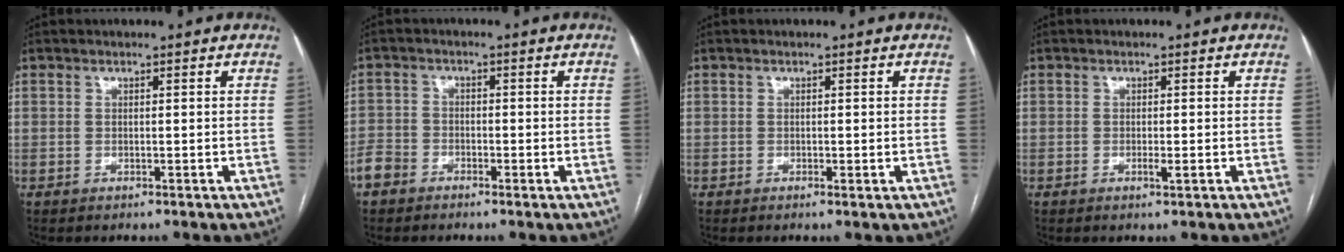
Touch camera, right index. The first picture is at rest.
{"total": 3.4, "force": [-2.5, 2.3, 0.4], "torque": [-0.008, 0.013, -0.056]}
{"total": 0.6, "force": [-0.2, 0.2, 0.5], "torque": [-0.008, -0.001, -0.002]}
{"total": 1.2, "force": [-0.4, 0.1, 1.1], "torque": [-0.020, -0.001, -0.007]}